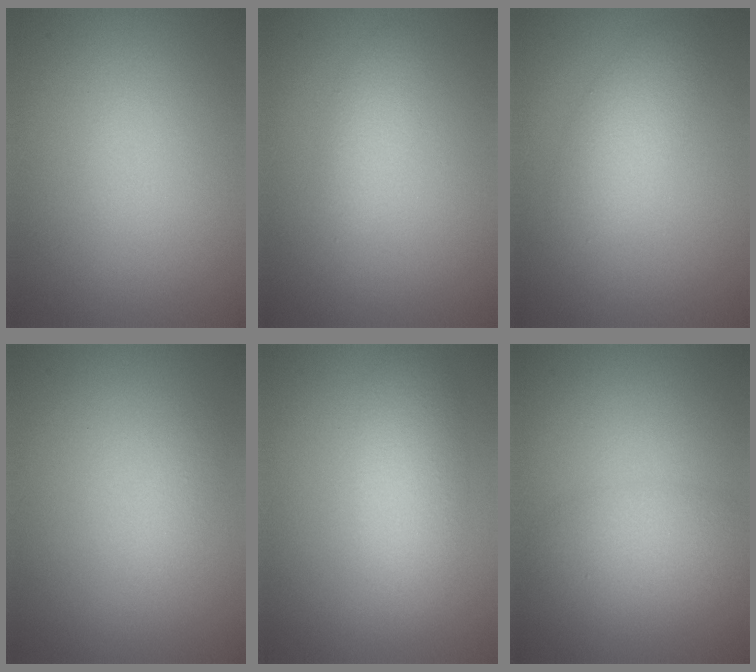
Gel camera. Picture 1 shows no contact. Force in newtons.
{"total": 1.7, "press": 1.7, "slide": 0.0}
{"total": 3.0, "press": 3.0, "slide": 0.2}
{"total": 1.0, "press": 1.0, "slide": 0.0}
{"total": 3.7, "press": 3.7, "slide": 0.1}
{"total": 3.0, "press": 3.0, "slide": 0.2}